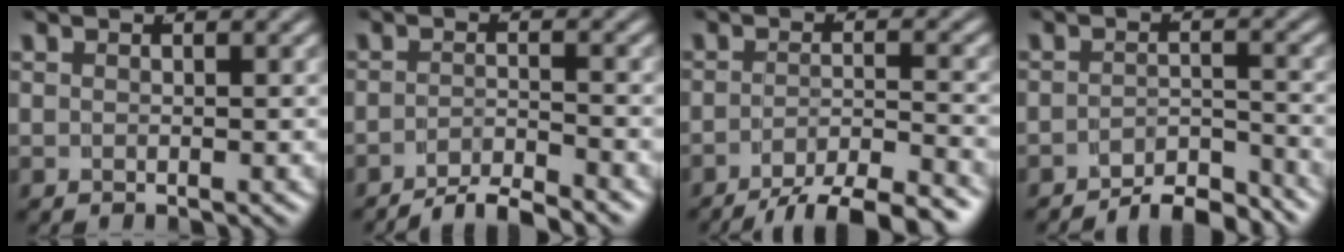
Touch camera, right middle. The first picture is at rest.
{"total": 4.5, "force": [-4.3, 0.6, 1.4], "torque": [-0.010, -0.003, -0.074]}
{"total": 8.7, "force": [-7.3, 2.5, 4.0], "torque": [-0.048, -0.011, -0.112]}
{"total": 5.5, "force": [-5.2, 1.0, 1.4], "torque": [-0.007, -0.004, -0.091]}